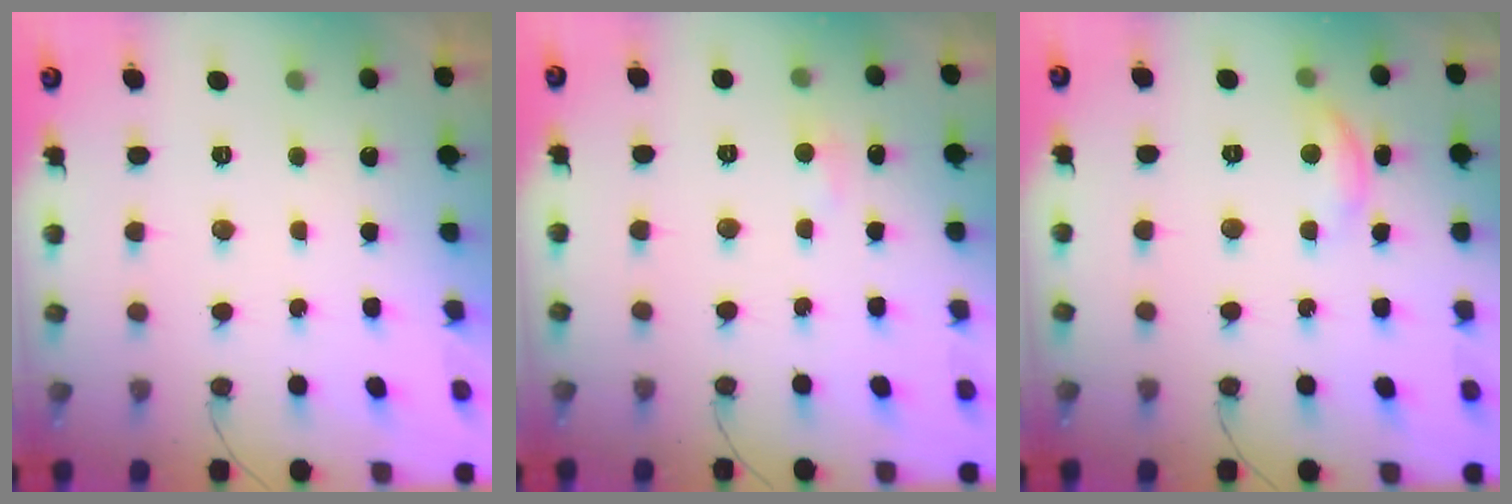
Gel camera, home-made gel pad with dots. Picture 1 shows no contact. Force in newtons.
{"total": 5.4, "press": 5.3, "slide": 0.8}
{"total": 6.9, "press": 6.9, "slide": 0.5}